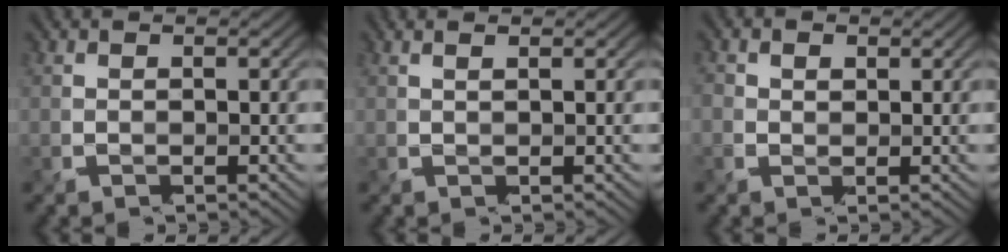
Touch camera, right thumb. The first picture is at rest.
{"total": 1.3, "force": [0.8, -0.1, 1.0], "torque": [-0.024, 0.006, 0.023]}
{"total": 2.1, "force": [0.4, 1.7, 1.1], "torque": [-0.038, 0.004, 0.003]}